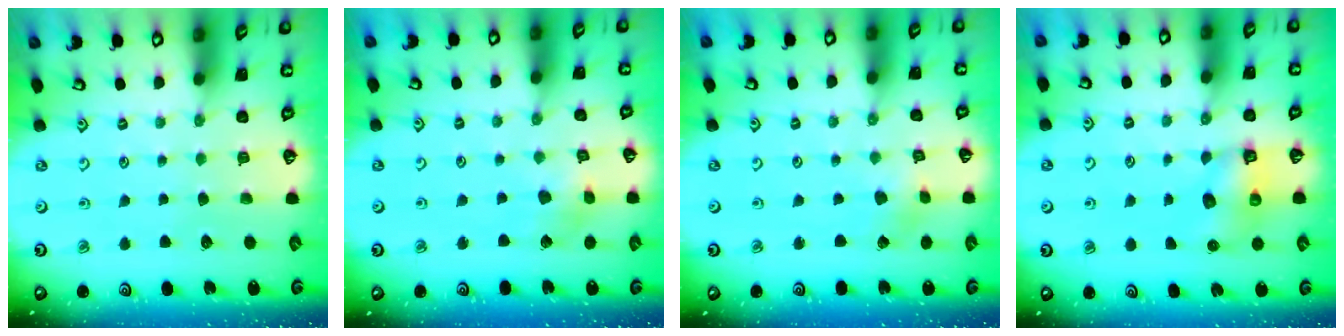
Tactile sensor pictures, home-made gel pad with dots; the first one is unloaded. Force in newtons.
{"total": 5.0, "press": 4.9, "slide": 0.5}
{"total": 1.9, "press": 1.9, "slide": 0.1}
{"total": 6.6, "press": 6.6, "slide": 0.6}